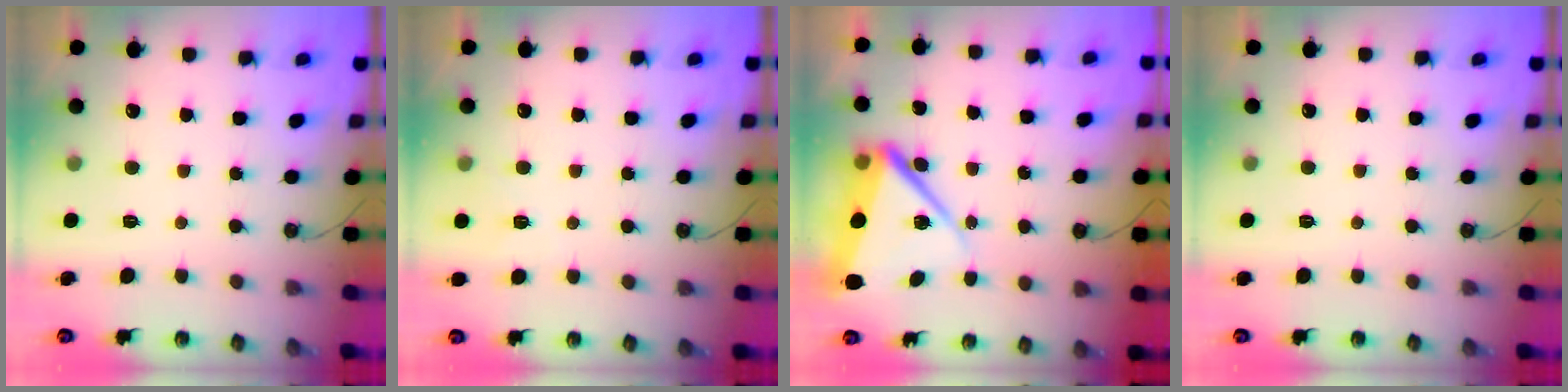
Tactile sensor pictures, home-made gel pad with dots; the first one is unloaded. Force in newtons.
{"total": 4.1, "press": 4.1, "slide": 0.2}
{"total": 12.0, "press": 12.0, "slide": 0.6}
{"total": 0.0}